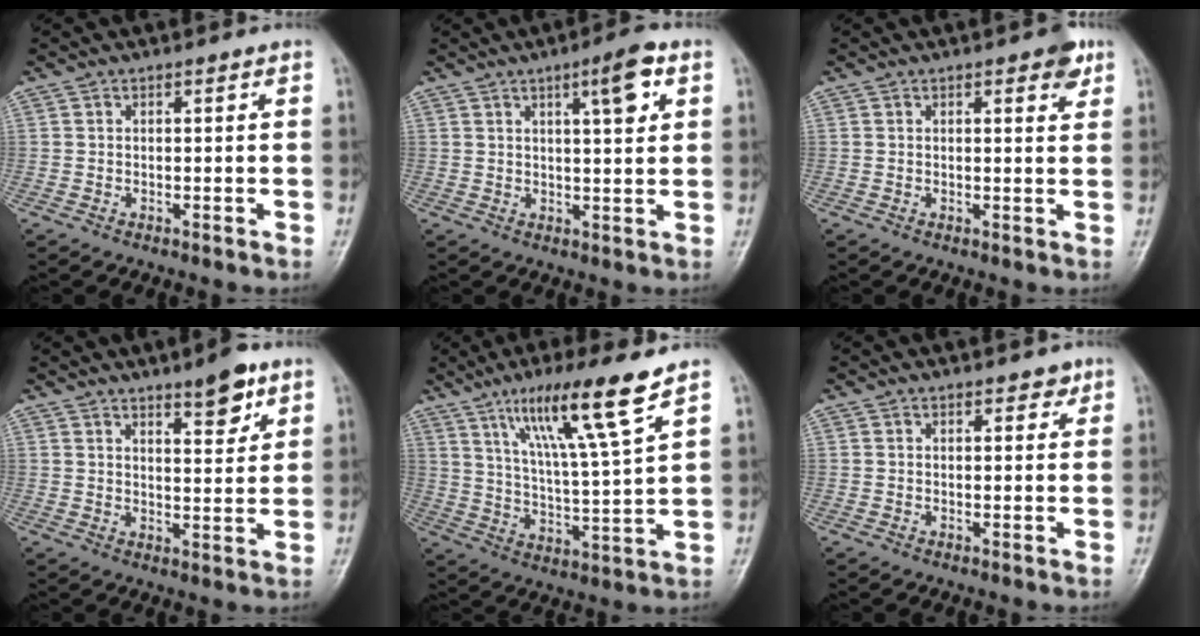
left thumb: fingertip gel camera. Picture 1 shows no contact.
{"total": 6.5, "force": [2.9, 1.5, 5.6], "torque": [-0.075, -0.009, 0.042]}
{"total": 3.7, "force": [2.1, 1.3, 2.7], "torque": [-0.023, -0.007, 0.021]}
{"total": 6.9, "force": [4.6, 2.1, 4.7], "torque": [-0.053, -0.032, 0.068]}
{"total": 14.6, "force": [9.1, 0.4, 11.5], "torque": [-0.200, -0.045, 0.163]}
{"total": 2.2, "force": [1.6, 1.1, 0.9], "torque": [0.005, -0.007, 0.018]}